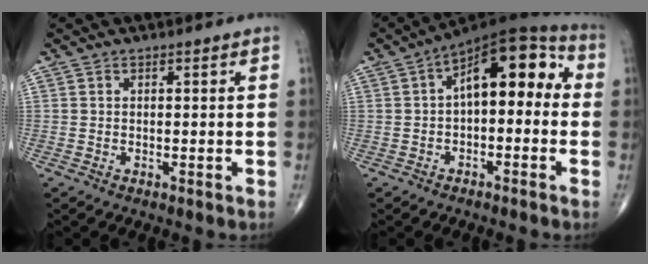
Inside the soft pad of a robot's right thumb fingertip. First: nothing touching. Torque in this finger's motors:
{"motor_torque": [1.35, 3.66, 1.41, -0.10, 0.10]}